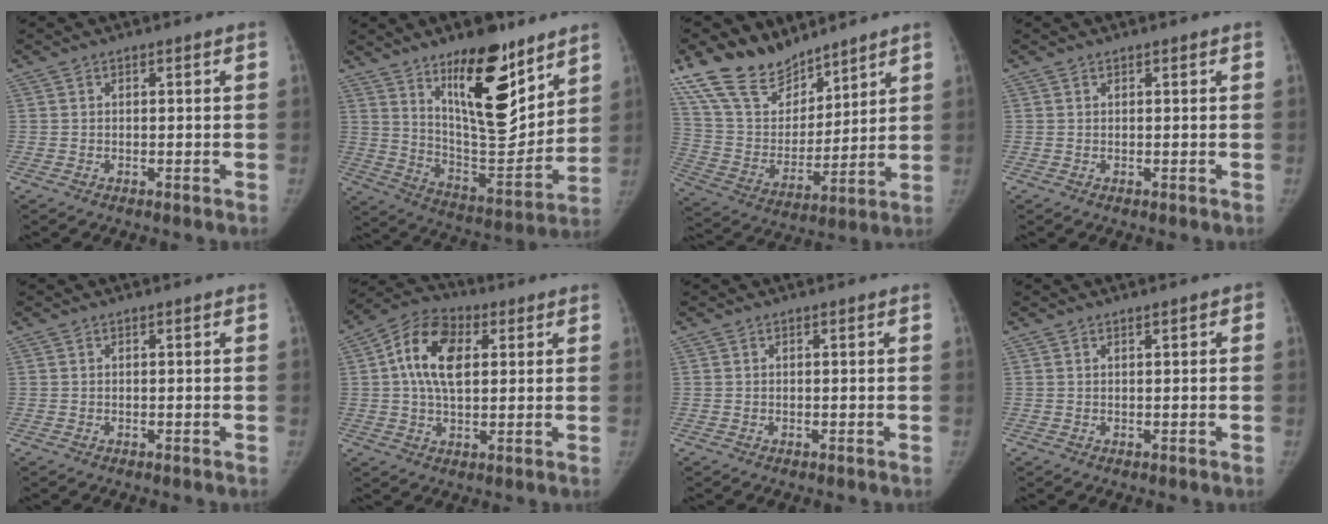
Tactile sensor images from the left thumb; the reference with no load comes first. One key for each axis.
{"total": 20.6, "fx": 12.2, "fy": 7.6, "fz": 14.8, "tx": -0.181, "ty": -0.091, "tz": 0.208}
{"total": 17.8, "fx": 14.1, "fy": 8.6, "fz": 6.7, "tx": -0.089, "ty": -0.057, "tz": 0.274}
{"total": 0.0}
{"total": 0.0}
{"total": 12.0, "fx": 2.7, "fy": 7.1, "fz": 9.2, "tx": -0.155, "ty": 0.010, "tz": 0.039}
{"total": 0.0}
{"total": 0.8, "fx": 0.3, "fy": 0.3, "fz": 0.6, "tx": -0.006, "ty": 0.001, "tz": 0.003}